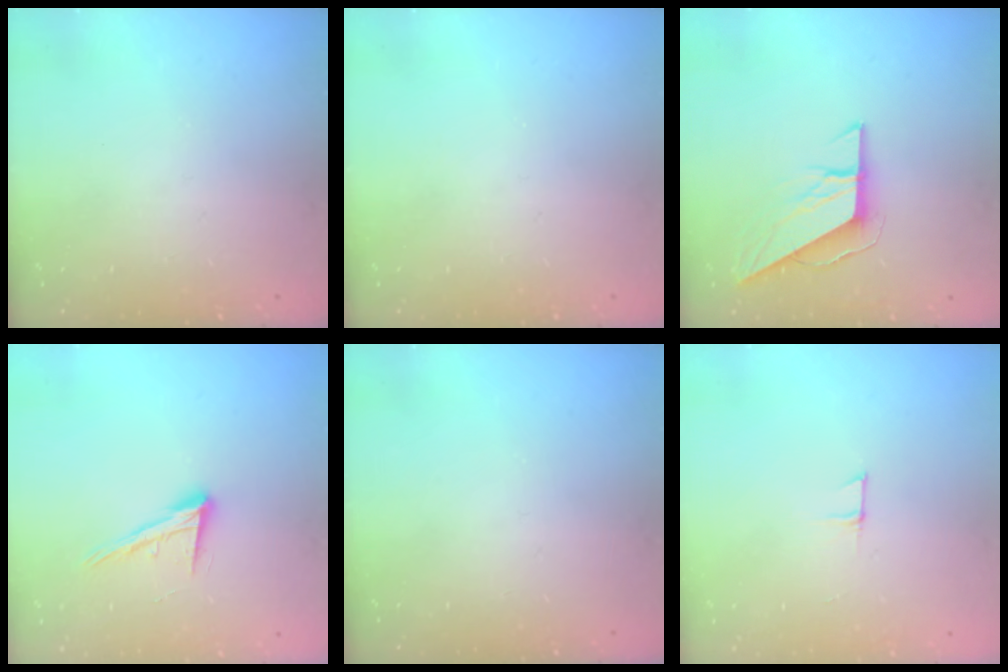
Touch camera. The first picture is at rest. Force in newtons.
{"total": 0.0}
{"total": 8.0, "press": 8.0, "slide": 0.5}
{"total": 13.2, "press": 12.7, "slide": 3.4}
{"total": 0.0}
{"total": 3.9, "press": 3.9, "slide": 0.3}